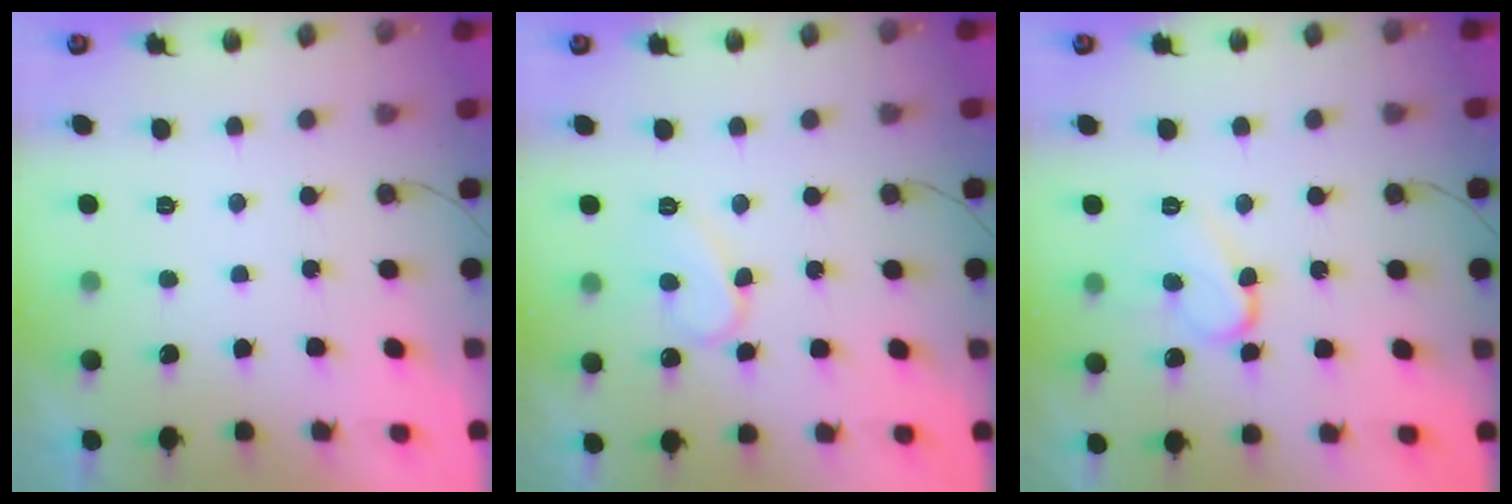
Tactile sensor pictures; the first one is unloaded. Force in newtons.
{"total": 8.0, "press": 8.0, "slide": 0.8}
{"total": 10.3, "press": 10.2, "slide": 1.1}